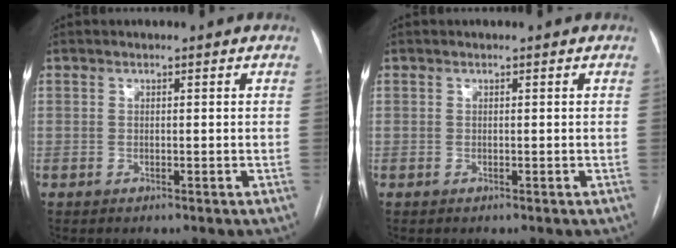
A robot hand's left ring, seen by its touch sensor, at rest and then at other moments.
{"total": 0.0}